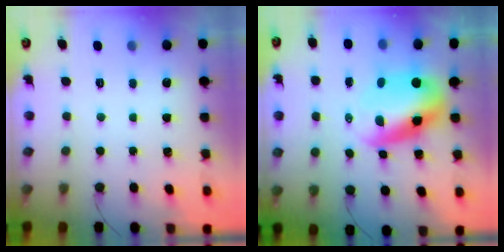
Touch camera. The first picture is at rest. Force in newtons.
{"total": 9.3, "press": 9.0, "slide": 2.6}